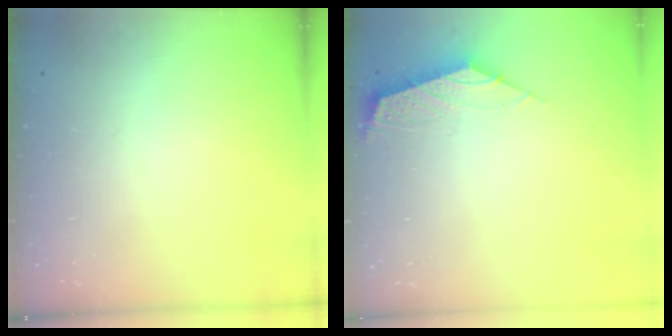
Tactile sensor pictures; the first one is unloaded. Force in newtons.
{"total": 2.6, "press": 2.5, "slide": 0.6}